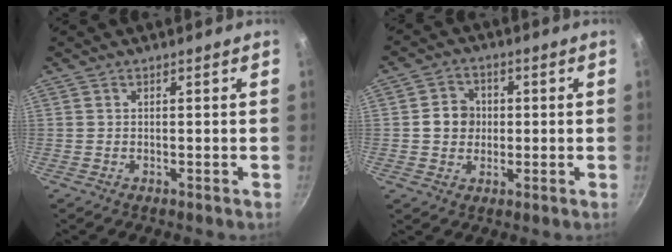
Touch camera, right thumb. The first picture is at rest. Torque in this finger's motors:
{"motor_torque": [0.52, 0.95, 0.64, -0.40, 0.11]}